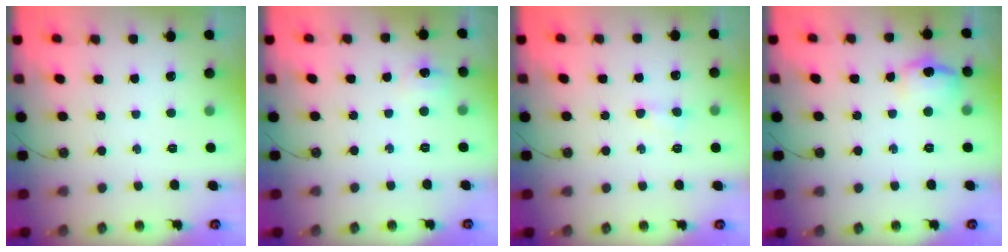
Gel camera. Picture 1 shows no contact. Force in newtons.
{"total": 6.7, "press": 6.7, "slide": 0.8}
{"total": 3.8, "press": 3.7, "slide": 0.7}
{"total": 11.1, "press": 11.1, "slide": 0.9}